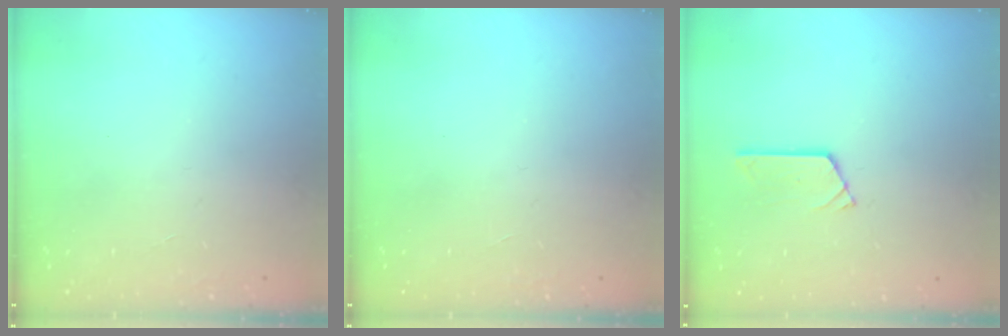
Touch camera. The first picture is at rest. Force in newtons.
{"total": 0.0}
{"total": 2.8, "press": 2.8, "slide": 0.2}